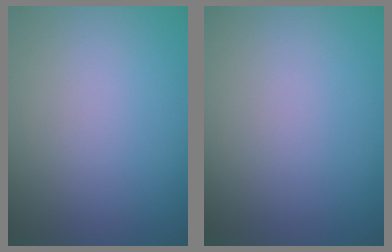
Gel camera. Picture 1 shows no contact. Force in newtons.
{"total": 0.0}